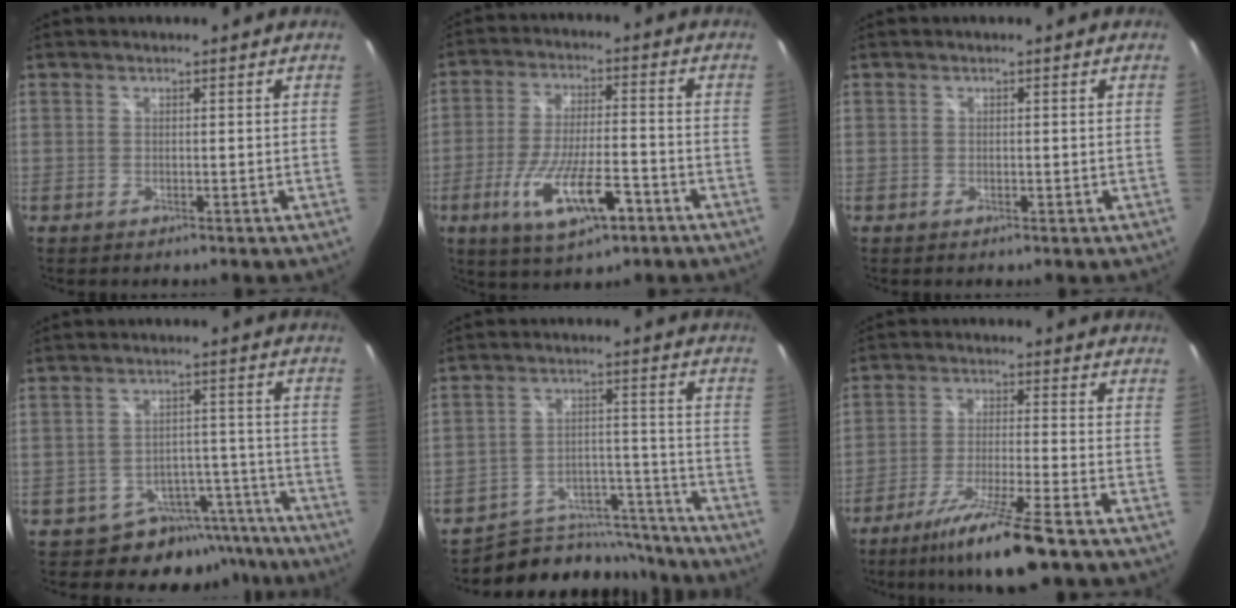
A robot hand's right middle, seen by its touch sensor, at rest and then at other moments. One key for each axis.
{"total": 13.5, "fx": -6.5, "fy": 4.2, "fz": 11.1, "tx": -0.220, "ty": -0.020, "tz": -0.104}
{"total": 0.7, "fx": -0.1, "fy": 0.5, "fz": 0.5, "tx": -0.006, "ty": 0.000, "tz": -0.003}
{"total": 10.7, "fx": -8.8, "fy": 5.8, "fz": 1.8, "tx": -0.014, "ty": 0.041, "tz": -0.103}
{"total": 15.3, "fx": -13.9, "fy": 6.0, "fz": 2.6, "tx": -0.045, "ty": 0.041, "tz": -0.190}
{"total": 11.8, "fx": -8.7, "fy": -0.3, "fz": 8.0, "tx": -0.167, "ty": -0.023, "tz": -0.150}